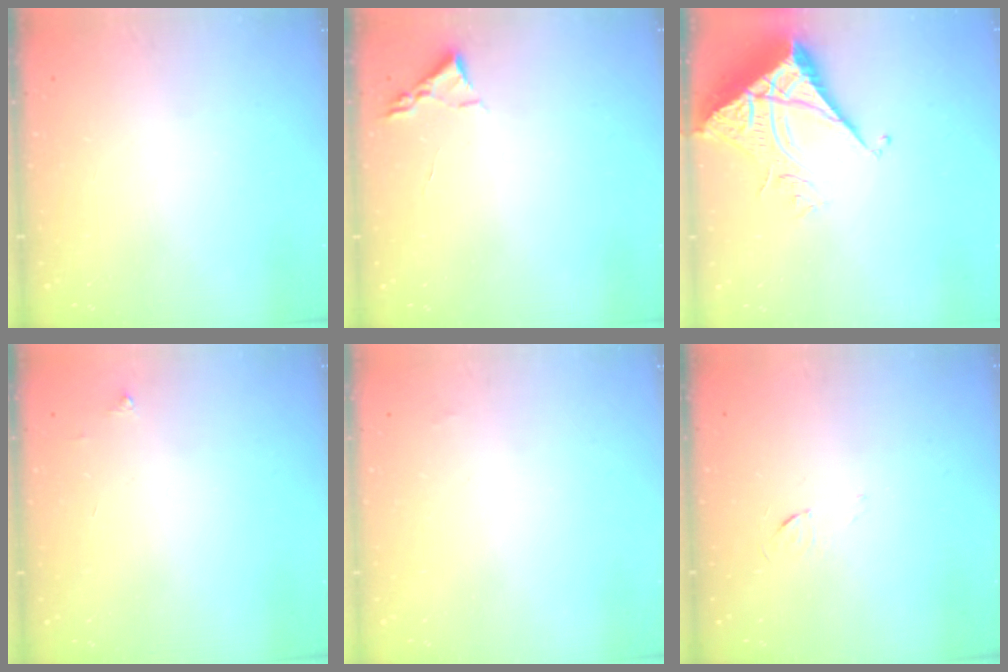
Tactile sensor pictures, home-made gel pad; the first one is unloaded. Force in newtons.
{"total": 2.2, "press": 2.2, "slide": 0.3}
{"total": 8.4, "press": 8.4, "slide": 1.0}
{"total": 2.5, "press": 2.5, "slide": 0.4}
{"total": 1.3, "press": 1.3, "slide": 0.2}
{"total": 3.4, "press": 3.4, "slide": 0.3}